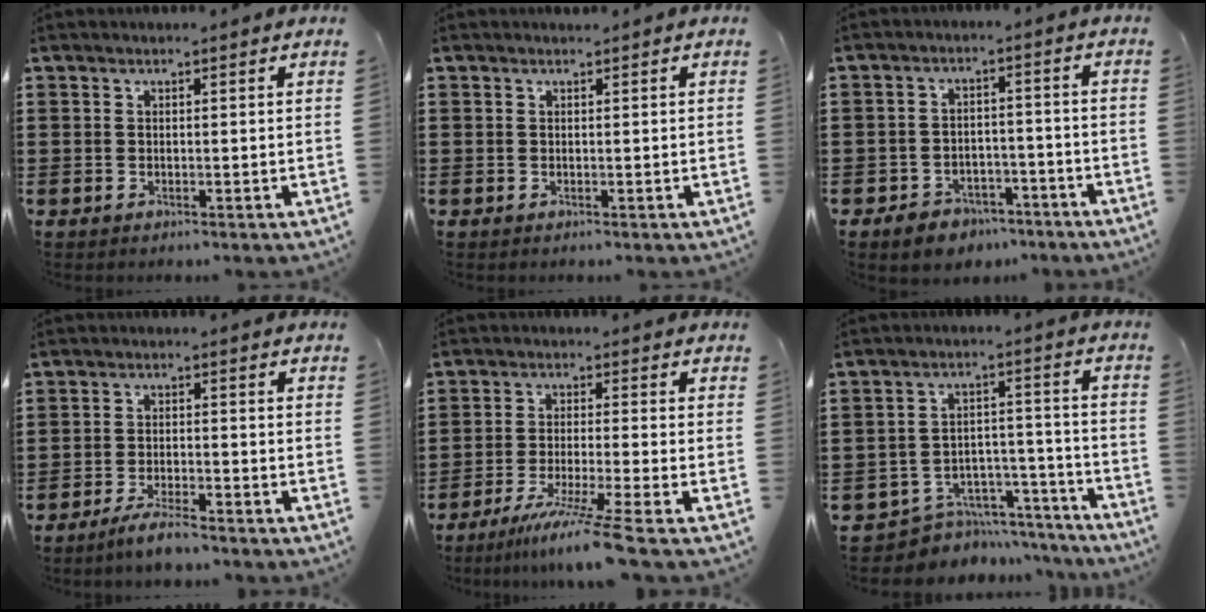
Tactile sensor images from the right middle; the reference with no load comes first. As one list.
[{"total": 0.0}, {"total": 4.1, "force": [-3.8, 1.6, 0.5], "torque": [-0.021, 0.009, -0.079]}, {"total": 3.8, "force": [-3.3, 0.3, 1.8], "torque": [-0.044, -0.002, -0.066]}, {"total": 6.4, "force": [-5.1, -1.3, 3.6], "torque": [-0.068, -0.025, -0.099]}, {"total": 5.5, "force": [-5.0, 2.4, 0.3], "torque": [-0.011, 0.016, -0.099]}]